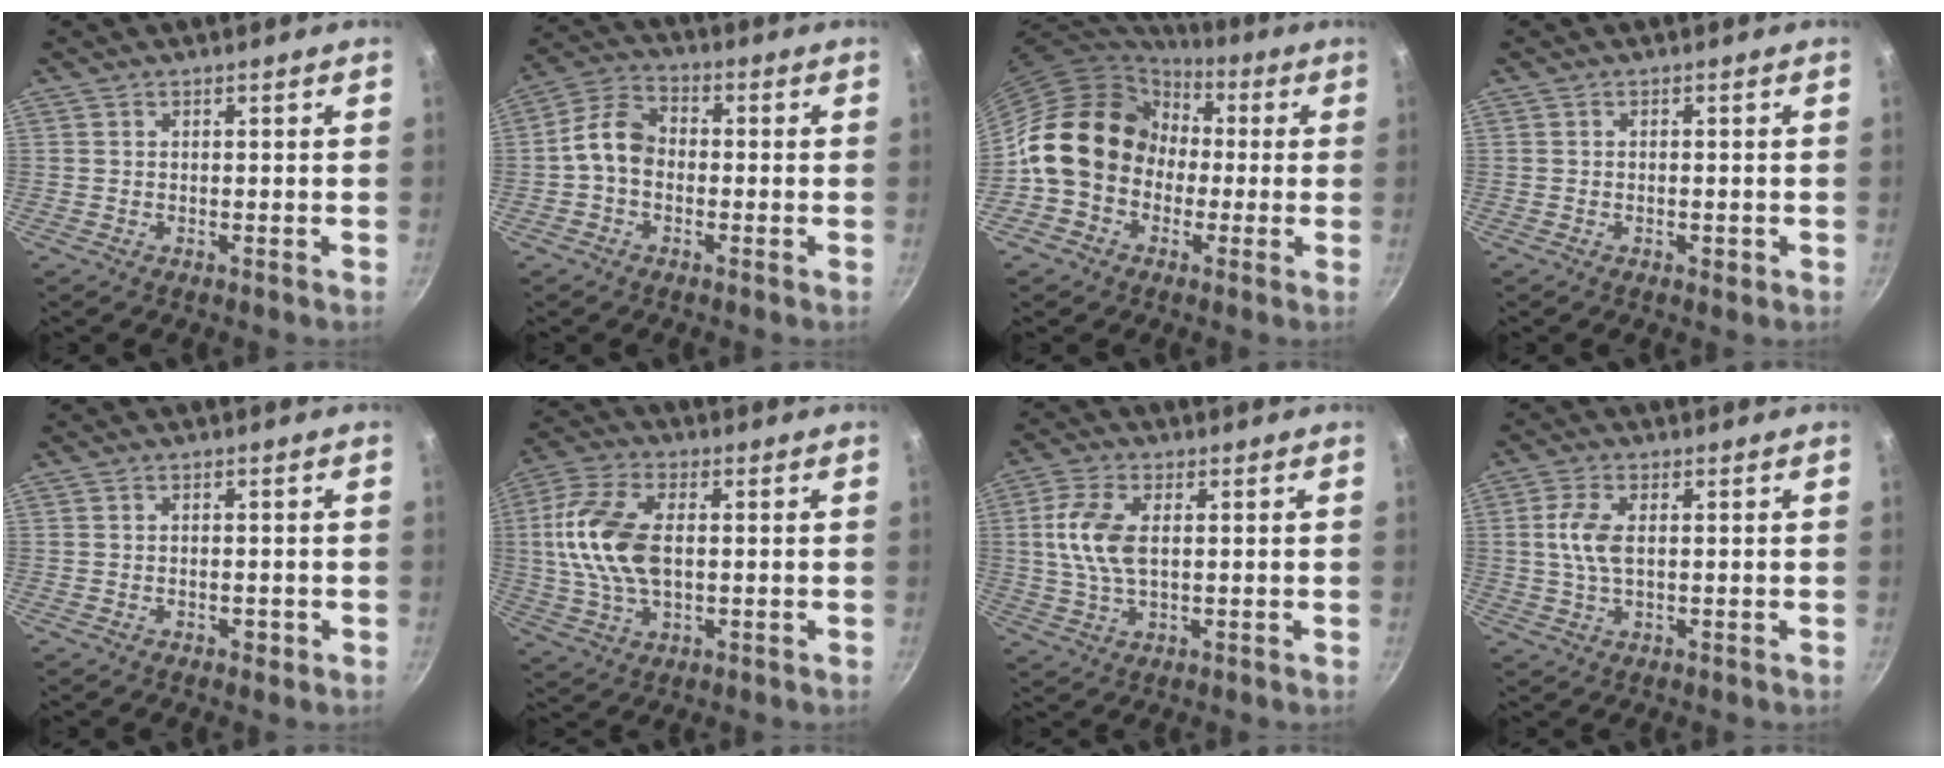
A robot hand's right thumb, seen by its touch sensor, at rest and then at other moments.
{"total": 7.5, "force": [-1.0, 5.4, 5.1], "torque": [-0.084, 0.028, -0.038]}
{"total": 17.2, "force": [-0.3, 14.4, 9.3], "torque": [-0.123, 0.049, -0.016]}
{"total": 1.6, "force": [-0.6, 0.9, 1.2], "torque": [-0.019, 0.001, -0.009]}
{"total": 1.7, "force": [-0.7, 1.0, 1.2], "torque": [-0.016, 0.003, -0.009]}
{"total": 14.3, "force": [0.9, 8.0, 11.8], "torque": [-0.234, 0.015, 0.008]}
{"total": 8.8, "force": [1.1, 4.6, 7.4], "torque": [-0.152, 0.007, 0.018]}
{"total": 5.6, "force": [0.6, 2.7, 4.9], "torque": [-0.106, 0.006, 0.009]}